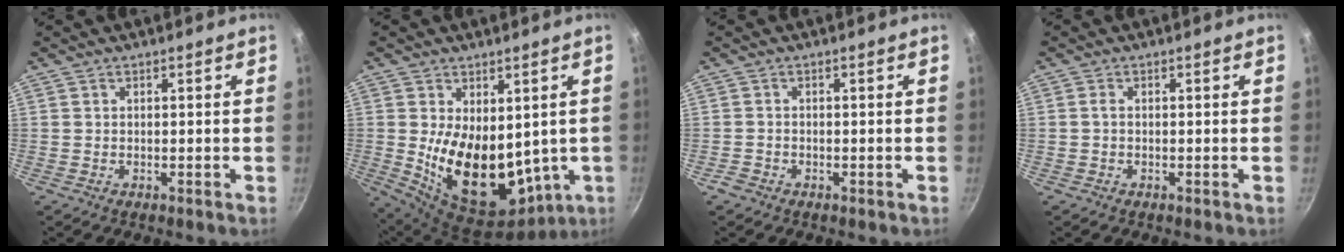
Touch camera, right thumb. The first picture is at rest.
{"total": 18.9, "force": [0.6, 11.4, 15.1], "torque": [-0.230, -0.039, 0.045]}
{"total": 1.7, "force": [-1.1, 1.1, 0.5], "torque": [-0.013, 0.010, -0.020]}
{"total": 1.0, "force": [-0.1, 0.7, 0.8], "torque": [-0.014, 0.004, -0.002]}